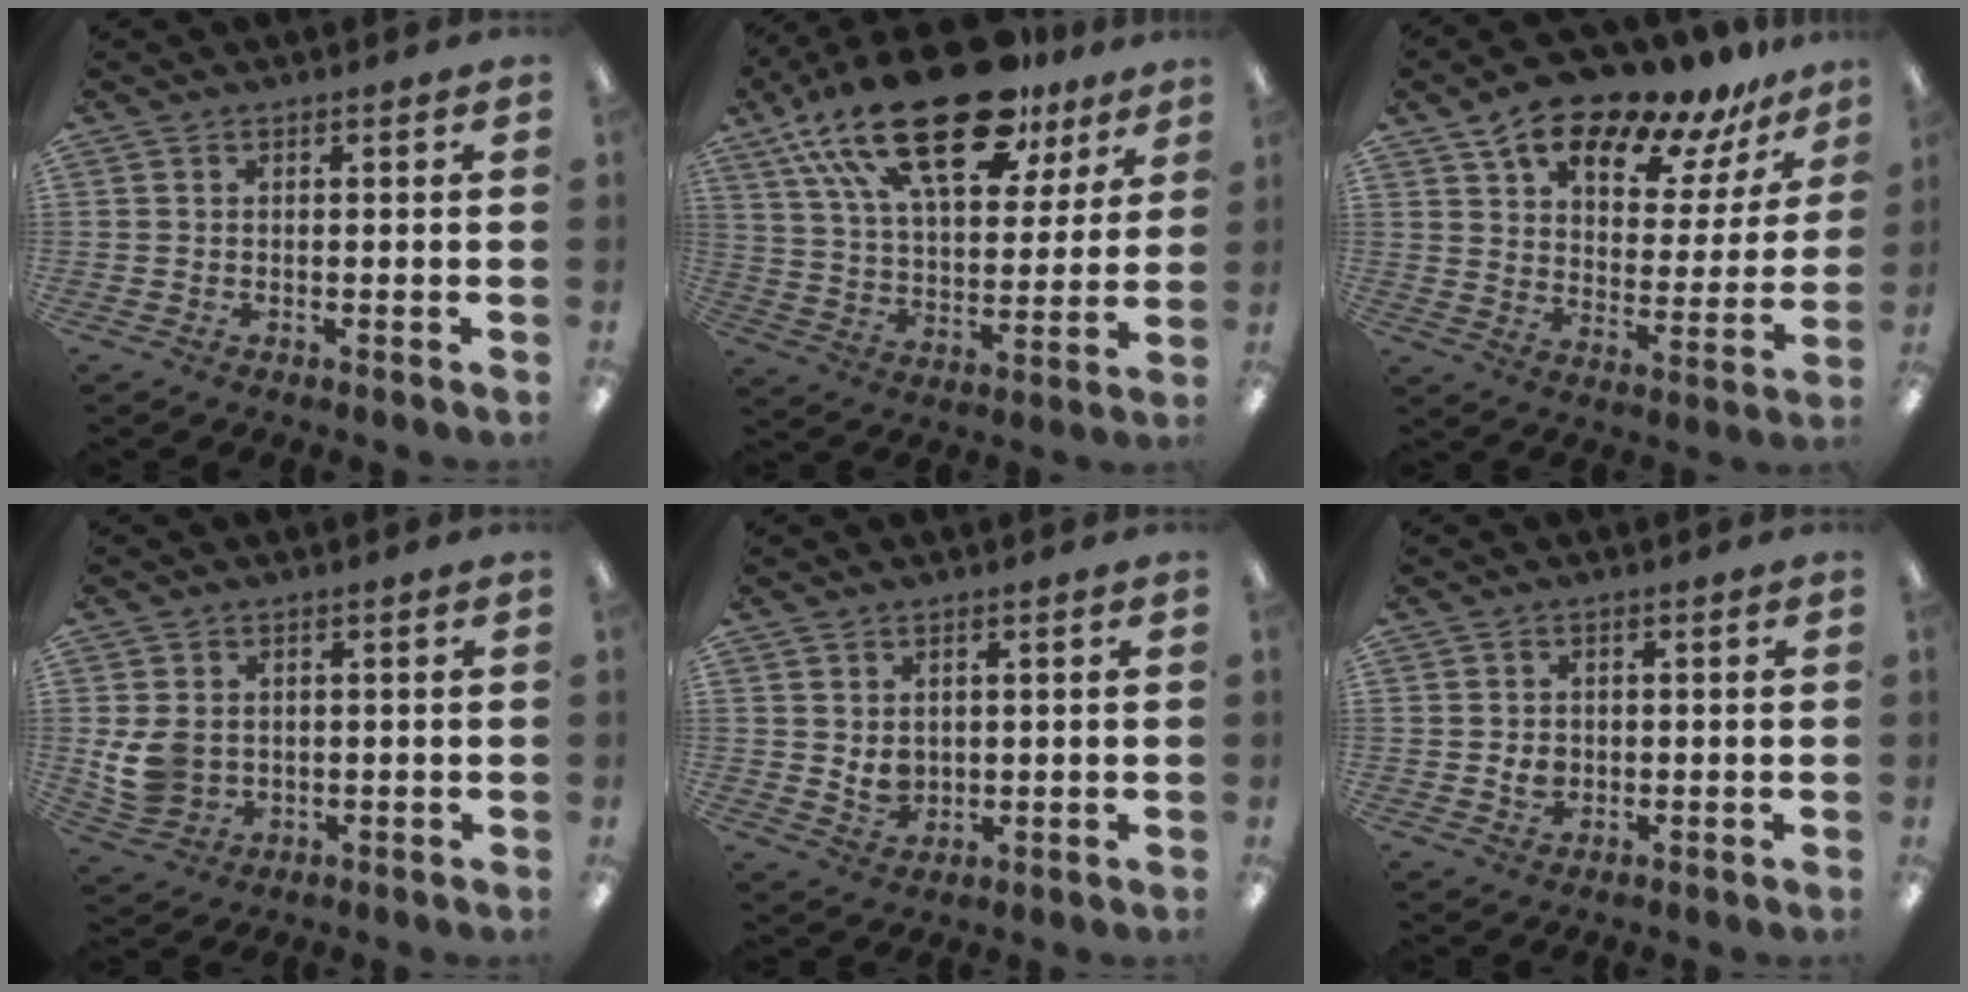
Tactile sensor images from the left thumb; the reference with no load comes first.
{"total": 26.9, "force": [17.1, 11.7, 17.2], "torque": [-0.300, -0.091, 0.291]}
{"total": 16.4, "force": [13.5, 5.8, 7.2], "torque": [-0.122, -0.095, 0.231]}
{"total": 7.0, "force": [0.4, 6.1, 3.5], "torque": [-0.080, 0.010, 0.013]}
{"total": 3.8, "force": [1.7, 3.1, 1.3], "torque": [-0.016, -0.010, 0.030]}
{"total": 2.9, "force": [0.0, 2.5, 1.5], "torque": [-0.020, 0.002, -0.003]}